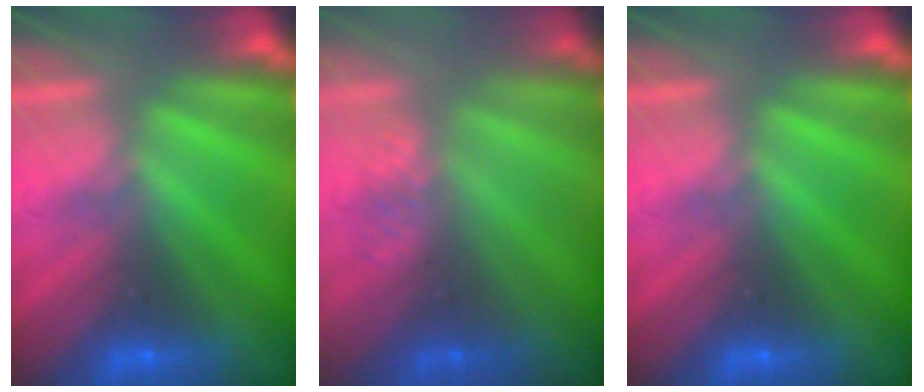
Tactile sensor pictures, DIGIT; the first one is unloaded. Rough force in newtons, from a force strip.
{"total": 2.9}
{"total": 0.0}